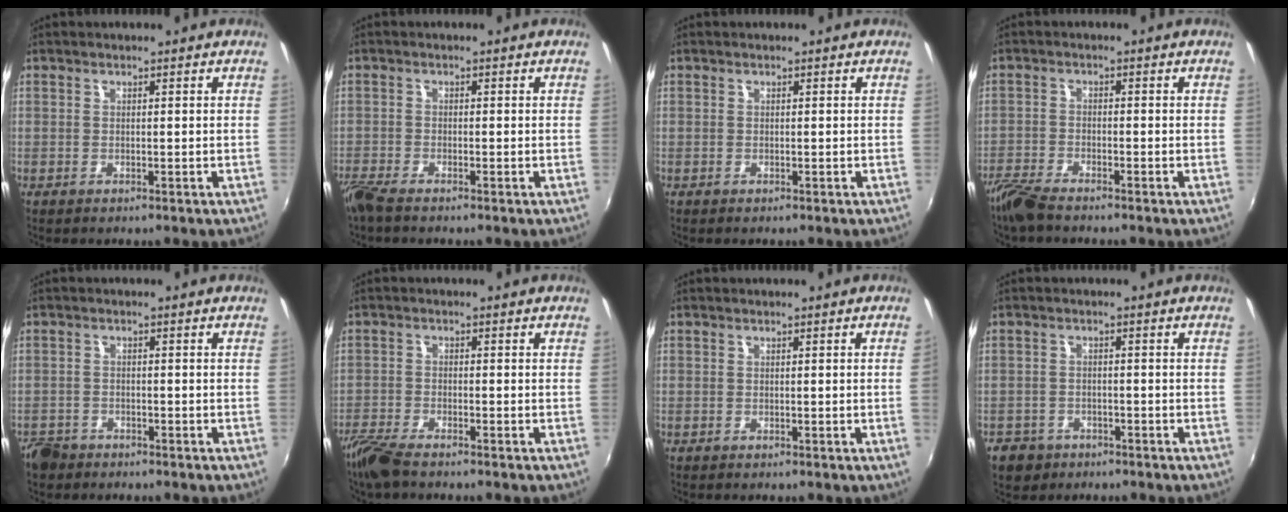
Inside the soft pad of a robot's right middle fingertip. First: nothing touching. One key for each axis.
{"total": 3.9, "fx": -3.3, "fy": 0.4, "fz": 2.0, "tx": -0.055, "ty": -0.016, "tz": -0.067}
{"total": 0.0}
{"total": 5.6, "fx": -4.9, "fy": 0.9, "fz": 2.5, "tx": -0.071, "ty": -0.018, "tz": -0.099}
{"total": 4.6, "fx": -3.6, "fy": 2.6, "fz": 1.0, "tx": -0.037, "ty": -0.004, "tz": -0.068}
{"total": 6.2, "fx": -5.3, "fy": 1.1, "fz": 3.1, "tx": -0.086, "ty": -0.022, "tz": -0.105}
{"total": 0.8, "fx": 0.0, "fy": -0.4, "fz": 0.6, "tx": -0.002, "ty": -0.005, "tz": -0.001}
{"total": 5.6, "fx": -3.4, "fy": 4.2, "fz": 1.5, "tx": -0.050, "ty": 0.001, "tz": -0.050}